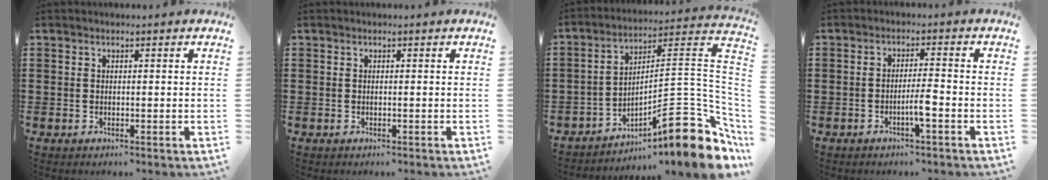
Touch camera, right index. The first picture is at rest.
{"total": 0.0}
{"total": 13.1, "force": [-6.7, 3.2, 10.8], "torque": [-0.141, -0.005, -0.118]}
{"total": 3.4, "force": [-1.6, 0.0, 3.0], "torque": [-0.053, -0.002, -0.031]}